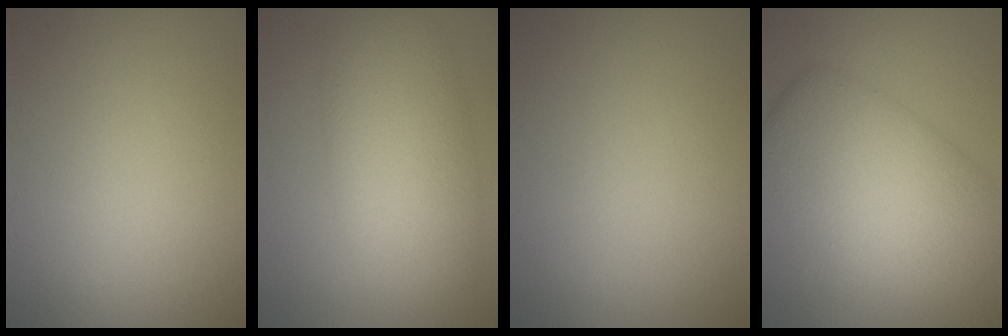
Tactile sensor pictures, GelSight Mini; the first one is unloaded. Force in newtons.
{"total": 7.6, "press": 7.6, "slide": 0.3}
{"total": 0.0}
{"total": 10.5, "press": 10.4, "slide": 0.7}